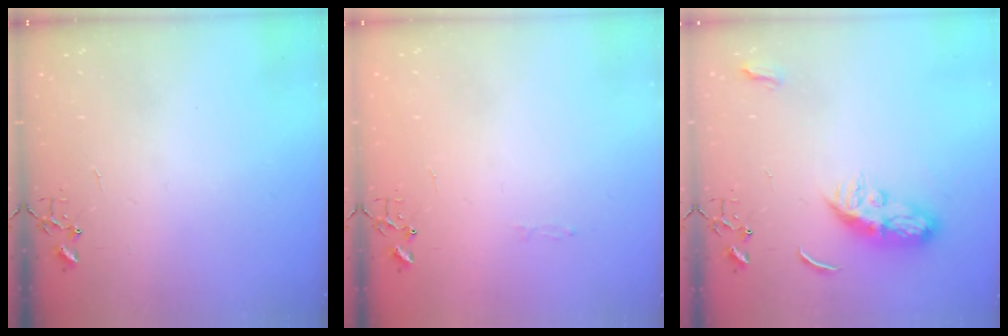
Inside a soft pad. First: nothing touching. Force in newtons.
{"total": 2.6, "press": 2.6, "slide": 0.3}
{"total": 9.1, "press": 9.1, "slide": 0.4}